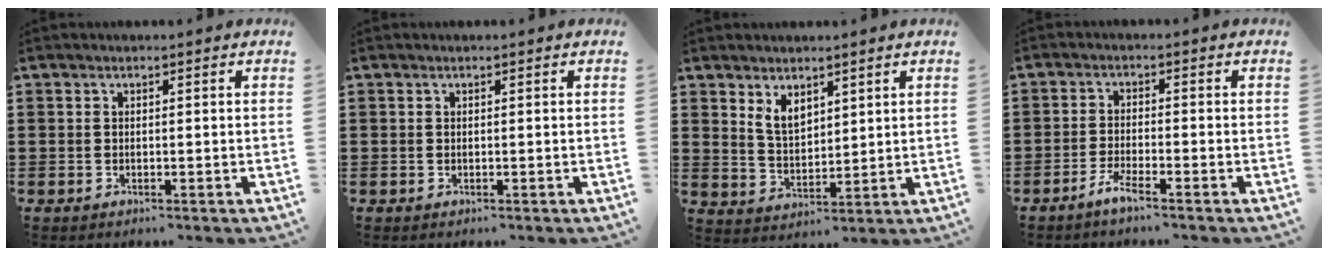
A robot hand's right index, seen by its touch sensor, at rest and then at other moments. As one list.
[{"total": 0.0}, {"total": 4.4, "force": [2.9, 2.4, 2.2], "torque": [-0.053, 0.004, 0.054]}, {"total": 2.7, "force": [-2.1, -0.1, 1.6], "torque": [-0.043, -0.002, -0.044]}]